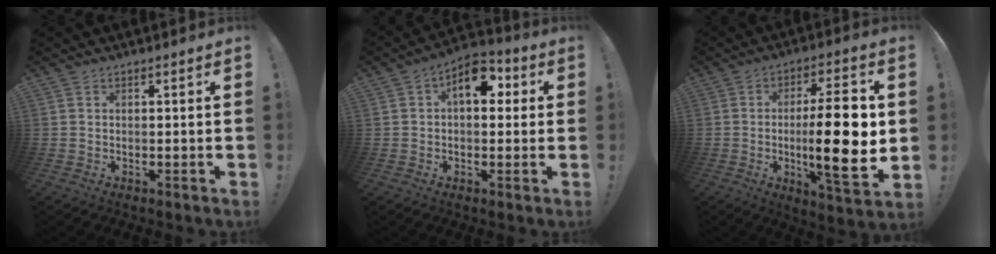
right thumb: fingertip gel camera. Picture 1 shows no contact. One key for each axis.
{"total": 9.8, "fx": 2.9, "fy": 5.6, "fz": 7.5, "tx": -0.103, "ty": -0.003, "tz": 0.049}
{"total": 19.4, "fx": -0.5, "fy": 4.6, "fz": 18.8, "tx": -0.305, "ty": -0.009, "tz": -0.012}